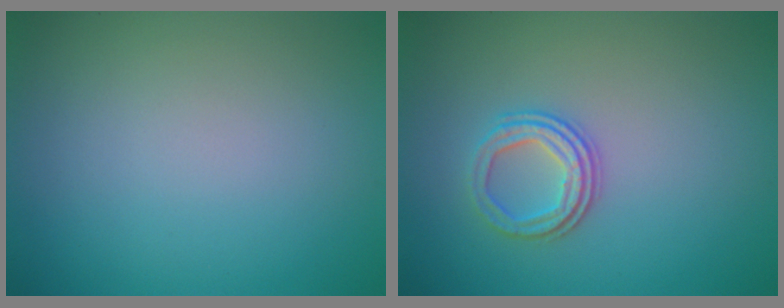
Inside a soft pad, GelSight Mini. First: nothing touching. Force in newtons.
{"total": 2.7, "press": 2.3, "slide": 1.4}